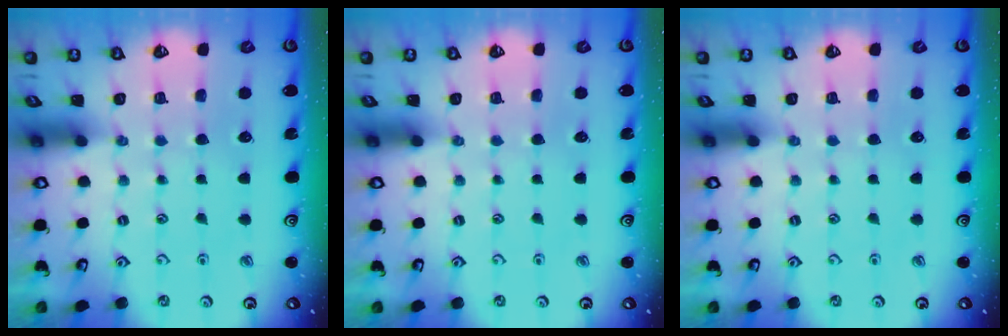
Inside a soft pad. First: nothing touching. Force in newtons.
{"total": 0.0}
{"total": 0.0}